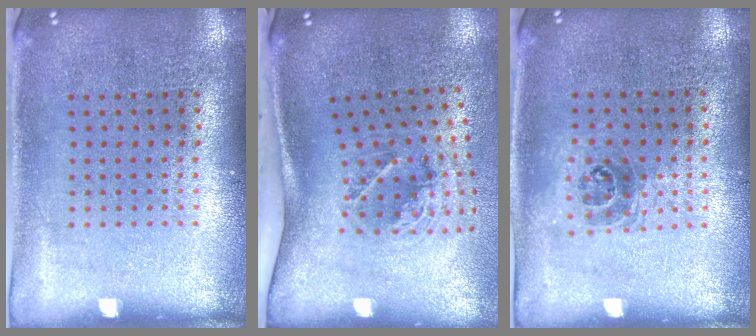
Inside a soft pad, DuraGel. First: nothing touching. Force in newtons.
{"total": 2.1, "press": 1.3, "slide": 1.7}
{"total": 1.1, "press": 0.9, "slide": 0.6}